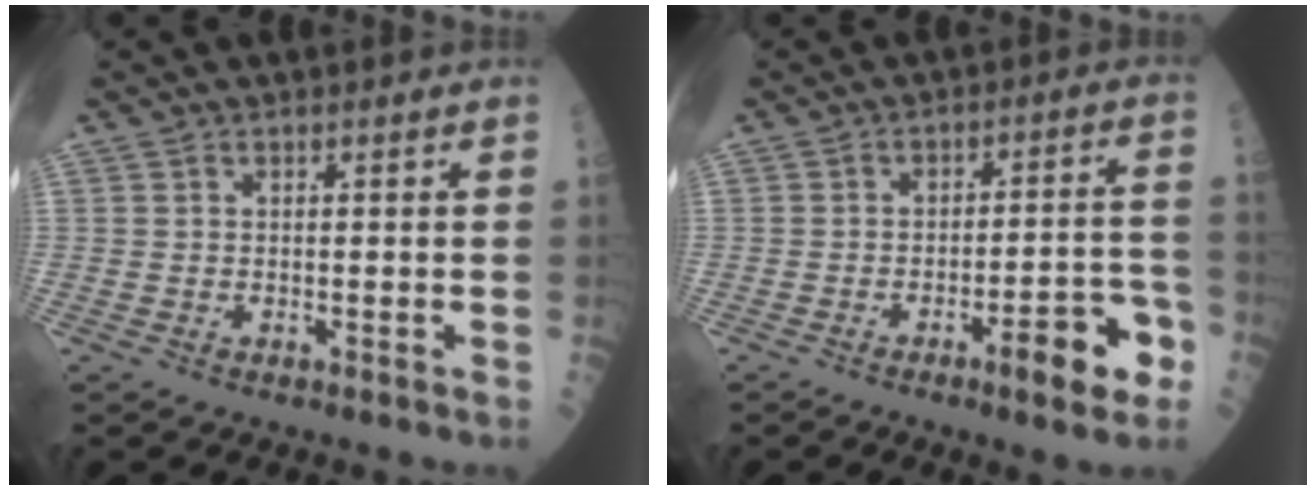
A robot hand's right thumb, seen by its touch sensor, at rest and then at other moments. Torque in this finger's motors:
{"motor_torque": [1.31, 0.78, 0.81, -0.38, 0.04]}